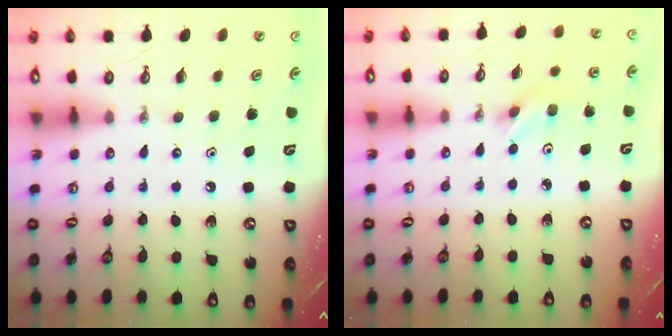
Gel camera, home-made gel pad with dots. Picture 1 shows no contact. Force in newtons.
{"total": 3.2, "press": 3.1, "slide": 0.7}